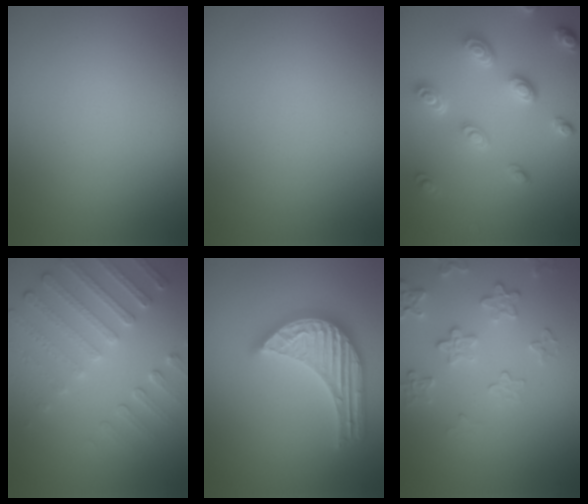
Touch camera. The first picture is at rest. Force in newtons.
{"total": 0.0}
{"total": 4.5, "press": 3.6, "slide": 2.8}
{"total": 4.9, "press": 3.7, "slide": 3.3}
{"total": 5.6, "press": 5.5, "slide": 0.5}
{"total": 3.1, "press": 2.9, "slide": 1.2}